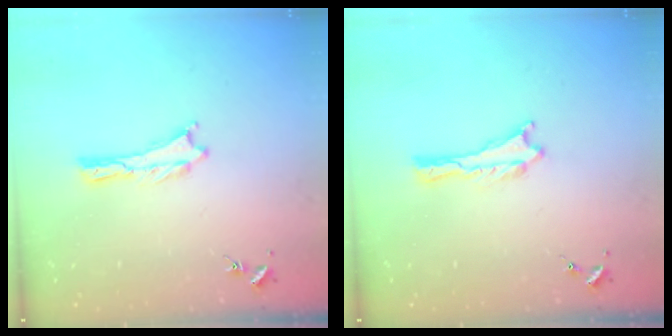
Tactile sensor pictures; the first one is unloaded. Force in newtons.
{"total": 0.0}